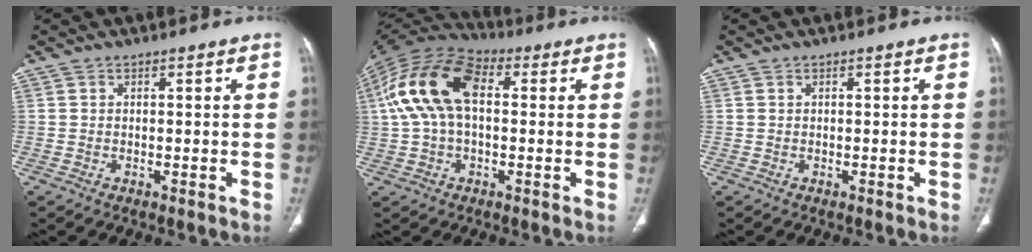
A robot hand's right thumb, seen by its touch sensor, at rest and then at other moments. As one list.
[{"total": 16.1, "force": [2.2, 9.4, 12.9], "torque": [-0.258, 0.040, 0.032]}, {"total": 0.0}]